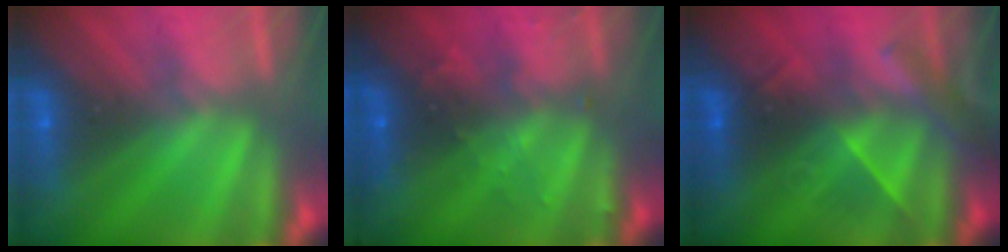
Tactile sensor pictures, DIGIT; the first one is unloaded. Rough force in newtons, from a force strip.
{"total": 3.0}
{"total": 2.8}